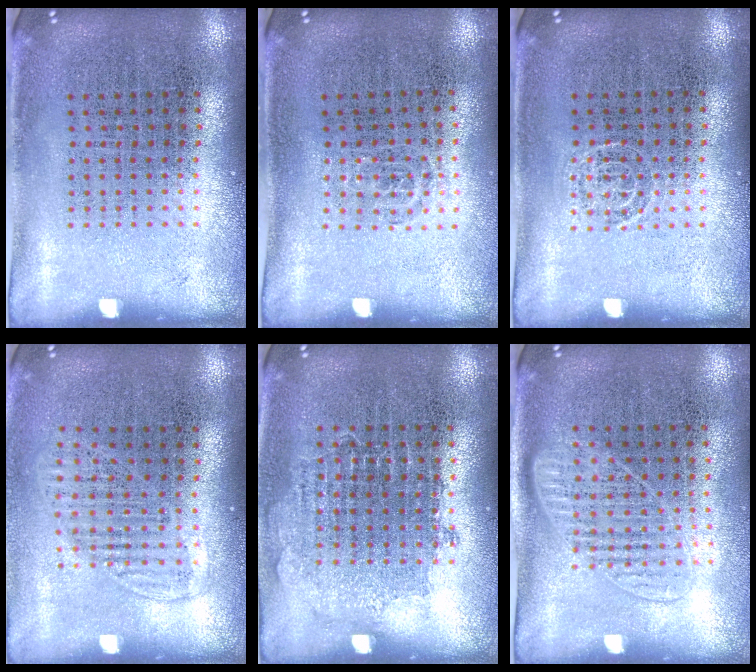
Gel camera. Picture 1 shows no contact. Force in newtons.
{"total": 0.6, "press": 0.4, "slide": 0.4}
{"total": 0.6, "press": 0.5, "slide": 0.3}
{"total": 1.3, "press": 1.1, "slide": 0.7}
{"total": 0.8, "press": 0.8, "slide": 0.3}
{"total": 1.2, "press": 1.1, "slide": 0.6}